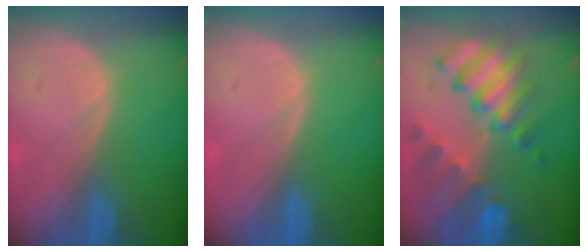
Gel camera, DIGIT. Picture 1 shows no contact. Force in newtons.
{"total": 0.0}
{"total": 10.4, "press": 9.0, "slide": 5.2}